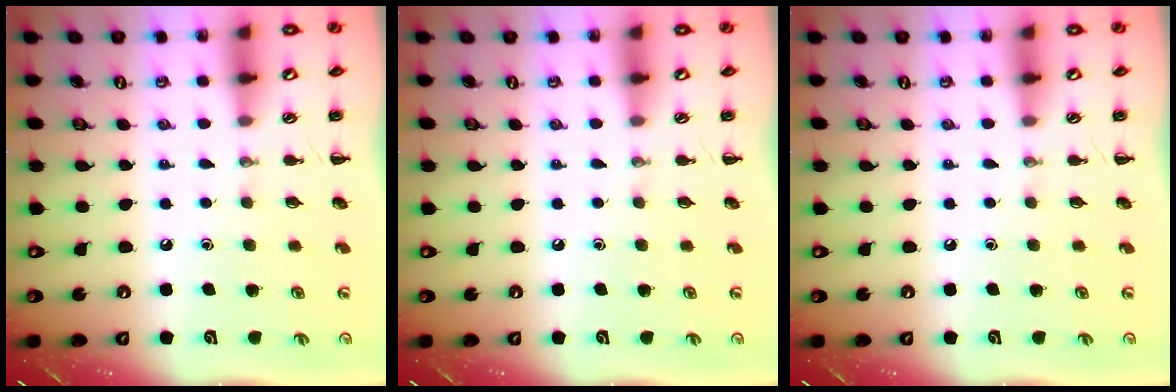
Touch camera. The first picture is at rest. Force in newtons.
{"total": 0.0}
{"total": 0.0}